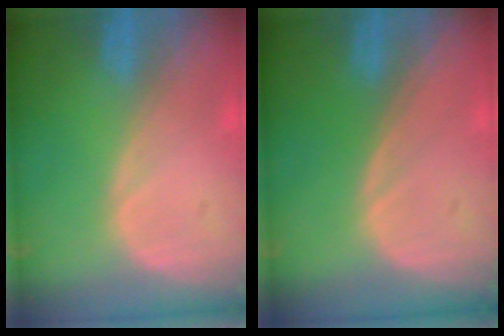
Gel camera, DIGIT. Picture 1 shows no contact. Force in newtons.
{"total": 0.0}